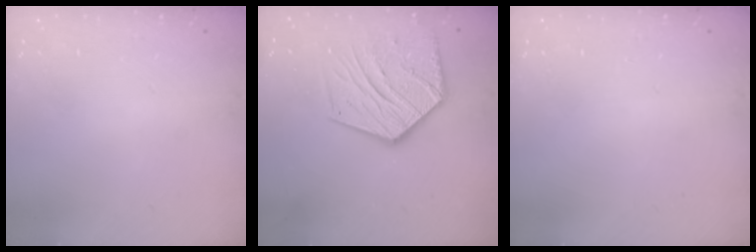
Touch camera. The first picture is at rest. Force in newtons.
{"total": 17.9, "press": 17.8, "slide": 1.3}
{"total": 0.0}